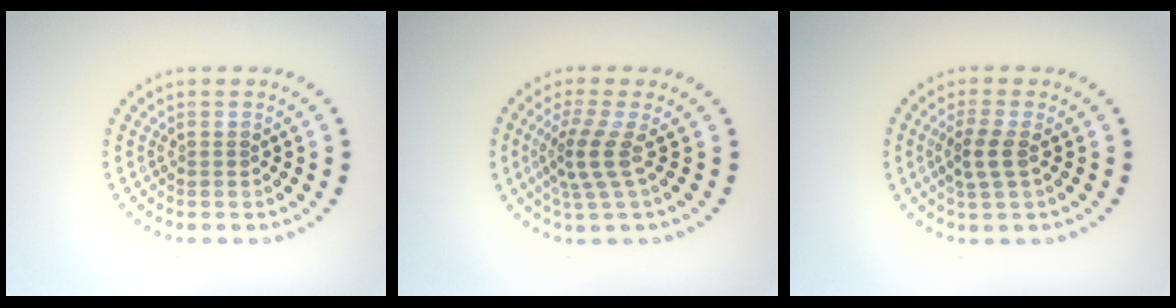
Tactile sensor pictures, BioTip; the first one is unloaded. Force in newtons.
{"total": 2.9, "press": 2.1, "slide": 2.0}
{"total": 2.4, "press": 2.2, "slide": 1.0}